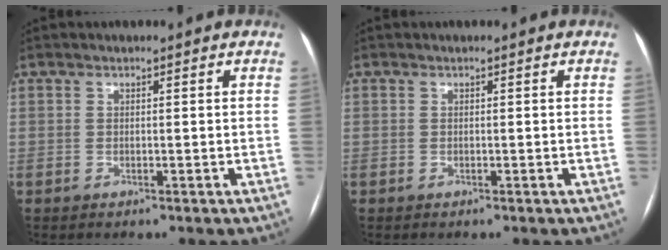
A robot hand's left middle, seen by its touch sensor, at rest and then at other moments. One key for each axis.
{"total": 0.0}